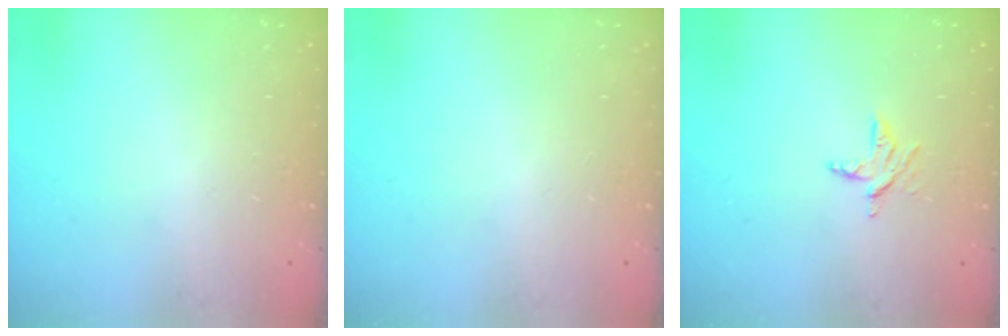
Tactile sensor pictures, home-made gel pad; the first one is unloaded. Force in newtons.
{"total": 0.0}
{"total": 5.8, "press": 5.8, "slide": 0.5}